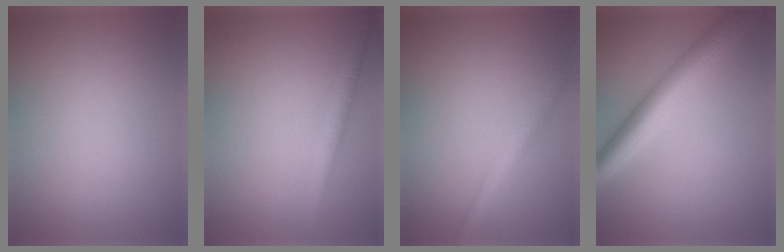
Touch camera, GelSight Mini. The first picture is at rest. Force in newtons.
{"total": 1.9, "press": 1.9, "slide": 0.0}
{"total": 2.9, "press": 2.9, "slide": 0.1}
{"total": 6.3, "press": 6.3, "slide": 0.0}